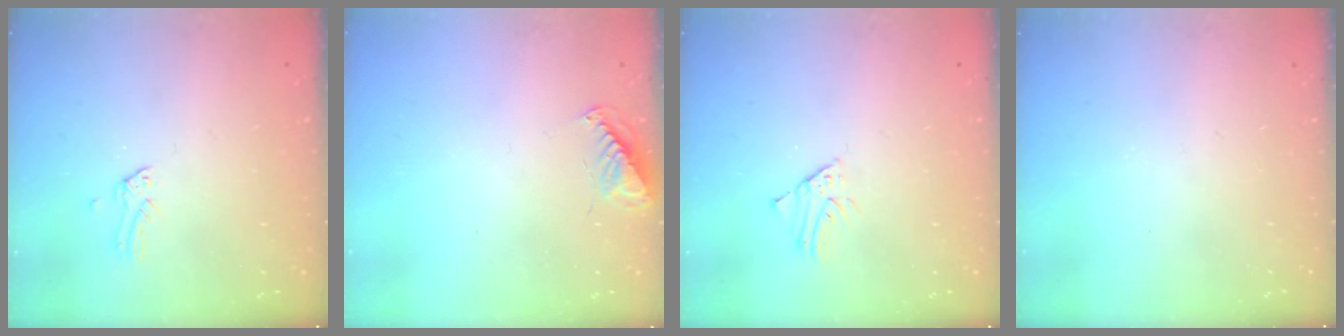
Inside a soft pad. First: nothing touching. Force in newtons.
{"total": 7.6, "press": 7.6, "slide": 0.6}
{"total": 1.6, "press": 1.6, "slide": 0.1}
{"total": 0.0}